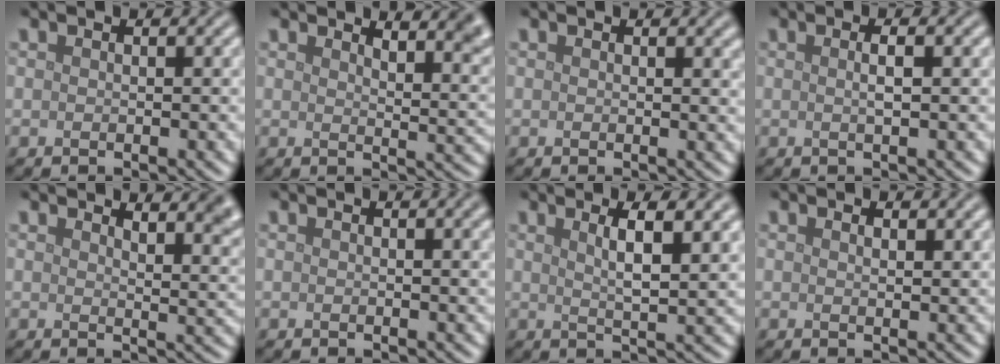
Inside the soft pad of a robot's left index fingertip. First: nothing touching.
{"total": 5.4, "force": [3.8, 1.9, 3.3], "torque": [-0.026, 0.007, 0.050]}
{"total": 0.9, "force": [0.6, 0.2, 0.7], "torque": [-0.005, 0.001, 0.008]}
{"total": 1.9, "force": [0.4, 0.5, 1.8], "torque": [-0.020, -0.003, -0.002]}
{"total": 4.9, "force": [3.5, 1.7, 2.9], "torque": [-0.024, 0.005, 0.047]}
{"total": 1.7, "force": [0.6, 0.5, 1.5], "torque": [-0.014, 0.006, 0.006]}
{"total": 4.7, "force": [2.0, 1.1, 4.1], "torque": [-0.058, 0.002, 0.030]}
{"total": 0.8, "force": [0.7, 0.2, 0.4], "torque": [-0.008, -0.001, 0.012]}